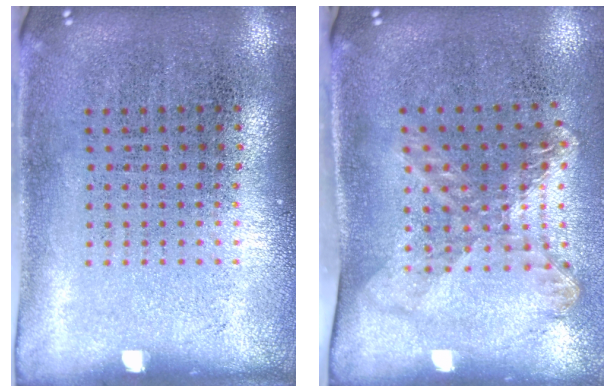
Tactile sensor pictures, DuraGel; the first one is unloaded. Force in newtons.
{"total": 1.8, "press": 1.3, "slide": 1.2}